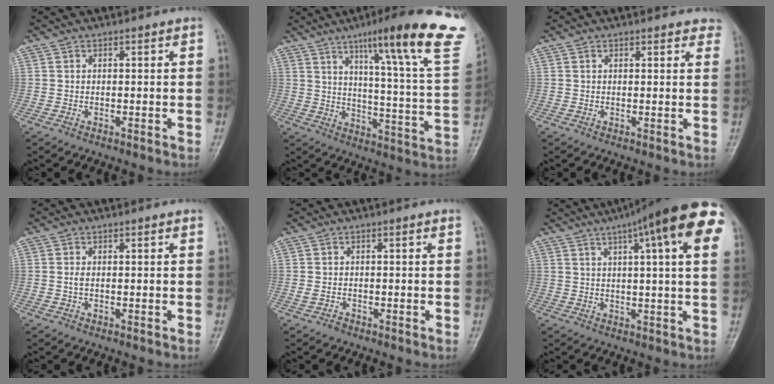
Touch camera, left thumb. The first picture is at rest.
{"total": 24.9, "force": [14.8, 2.9, 19.7], "torque": [-0.256, -0.060, 0.200]}
{"total": 3.2, "force": [2.8, 1.2, 1.0], "torque": [0.015, -0.006, 0.018]}
{"total": 0.6, "force": [-0.1, 0.2, 0.5], "torque": [-0.011, -0.001, -0.003]}
{"total": 0.9, "force": [-0.7, 0.5, 0.3], "torque": [-0.006, 0.005, -0.011]}
{"total": 19.8, "force": [9.3, 3.7, 17.1], "torque": [-0.241, 0.014, 0.115]}